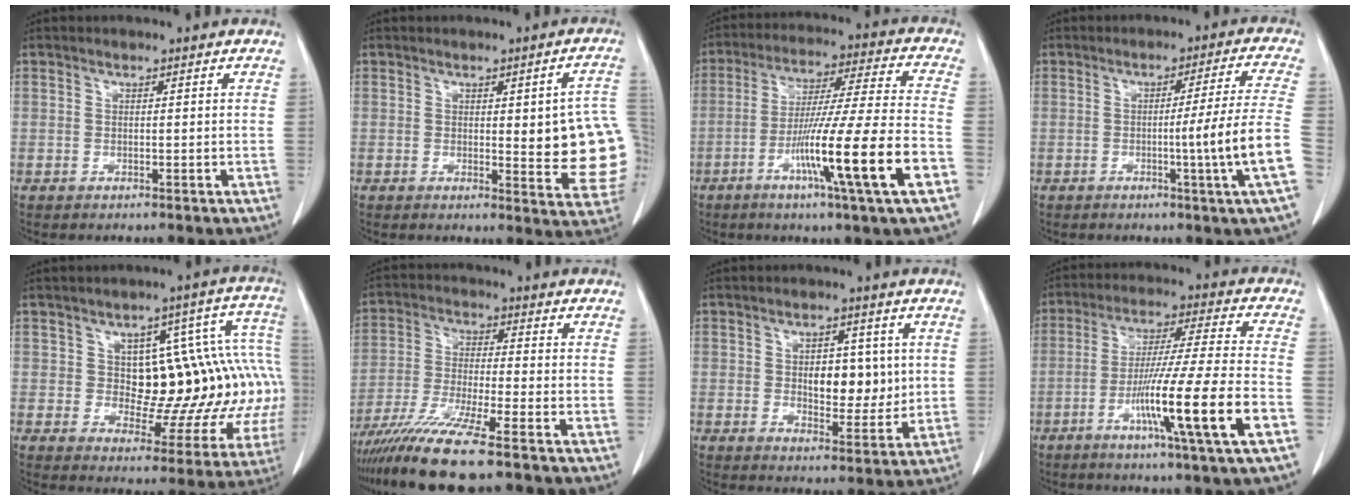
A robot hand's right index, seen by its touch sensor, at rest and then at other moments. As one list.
[{"total": 12.5, "force": [0.3, 2.9, 12.1], "torque": [-0.111, 0.002, 0.002]}, {"total": 17.5, "force": [-6.9, -1.5, 16.0], "torque": [-0.286, -0.019, -0.119]}, {"total": 10.7, "force": [-2.7, -2.6, 10.0], "torque": [-0.133, -0.017, -0.042]}, {"total": 16.1, "force": [1.0, 7.8, 14.1], "torque": [-0.148, 0.044, 0.023]}, {"total": 11.9, "force": [-9.2, -0.7, 7.5], "torque": [-0.134, -0.035, -0.161]}, {"total": 7.4, "force": [1.0, 3.8, 6.2], "torque": [-0.083, 0.002, 0.023]}, {"total": 15.6, "force": [-6.1, -1.8, 14.2], "torque": [-0.256, -0.018, -0.107]}]